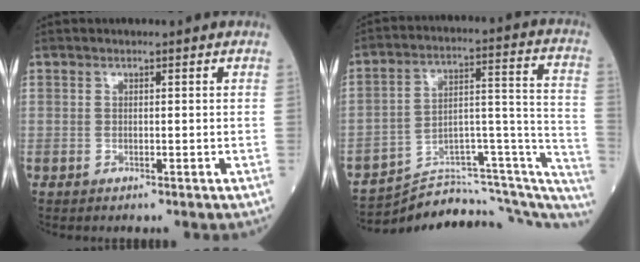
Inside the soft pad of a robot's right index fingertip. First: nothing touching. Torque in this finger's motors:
{"motor_torque": [-0.14, -0.12, -0.08, -0.04]}